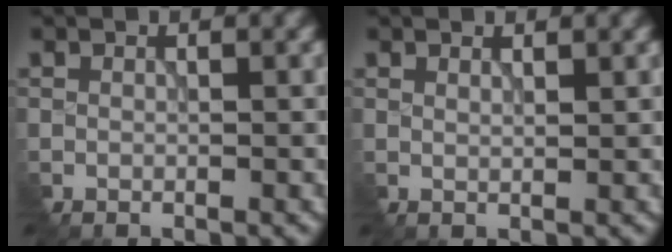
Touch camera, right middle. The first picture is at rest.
{"total": 0.7, "force": [0.6, 0.0, 0.3], "torque": [-0.011, -0.001, 0.010]}